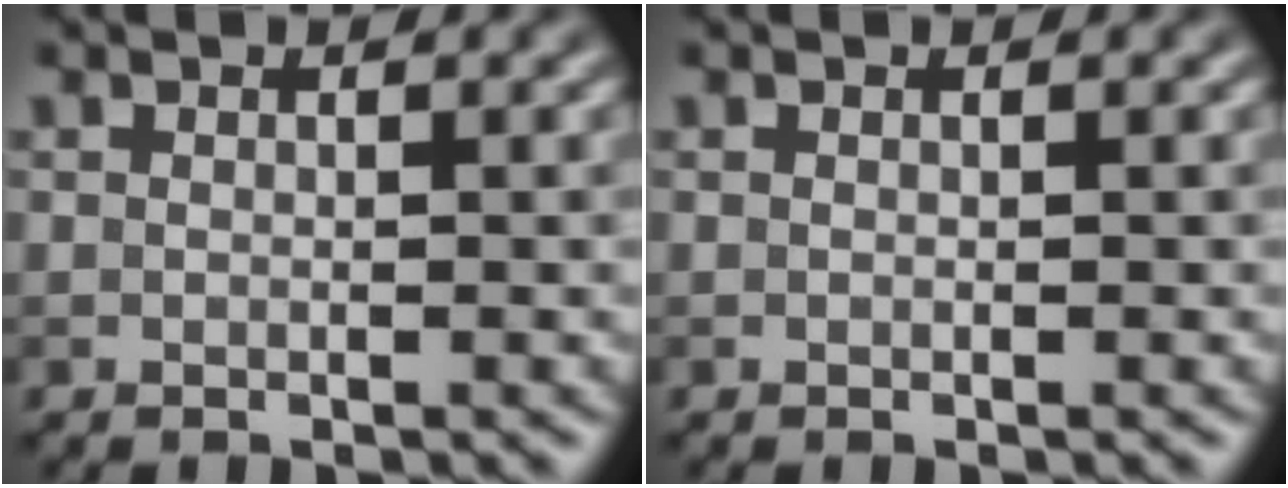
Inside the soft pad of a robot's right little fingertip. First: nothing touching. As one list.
[{"total": 0.0}]